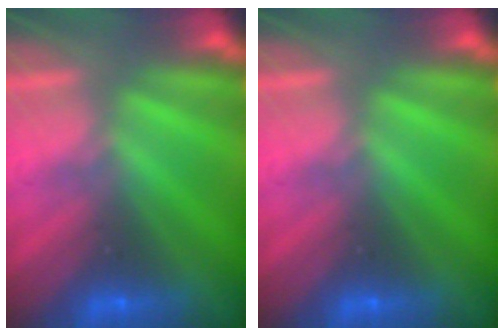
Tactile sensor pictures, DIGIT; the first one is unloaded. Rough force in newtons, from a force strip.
{"total": 0.0}